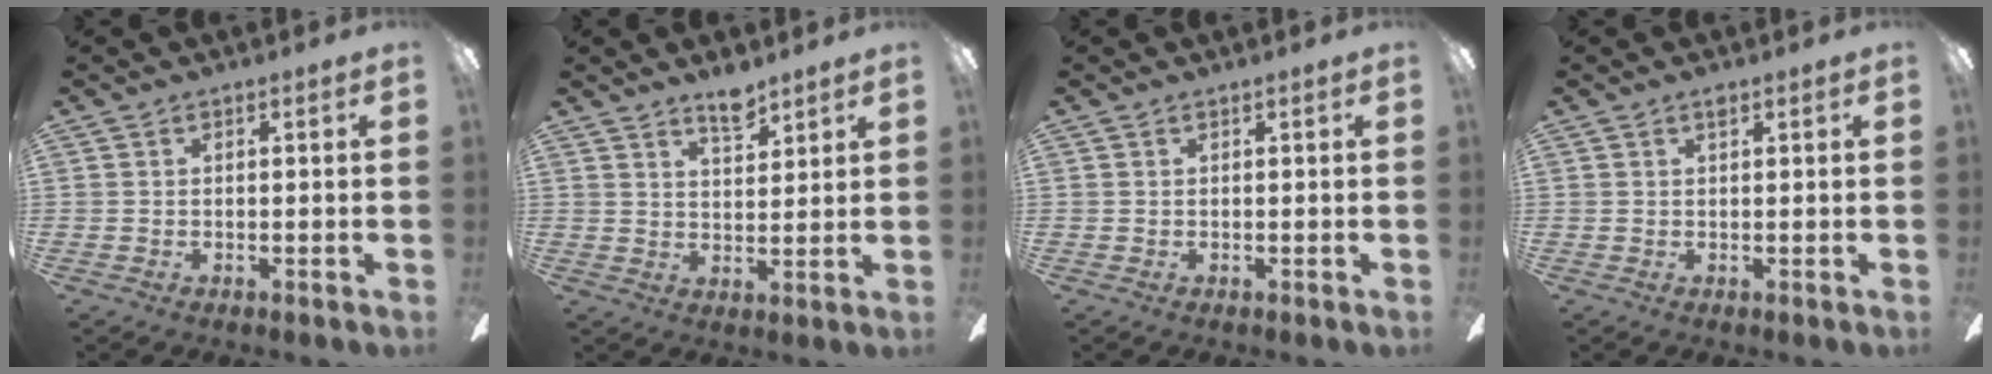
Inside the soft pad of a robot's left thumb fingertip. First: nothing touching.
{"total": 5.7, "force": [4.8, 1.9, 2.6], "torque": [-0.028, -0.032, 0.081]}
{"total": 0.0}
{"total": 0.9, "force": [0.7, 0.3, 0.6], "torque": [-0.014, 0.002, 0.012]}